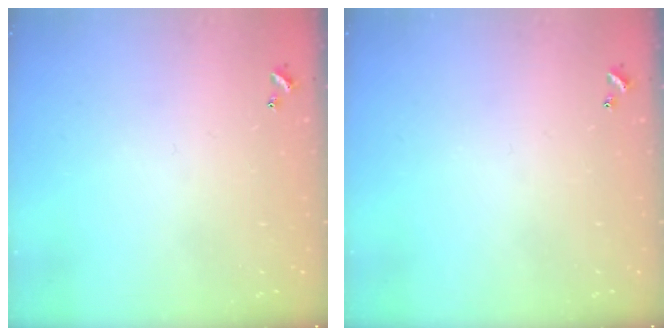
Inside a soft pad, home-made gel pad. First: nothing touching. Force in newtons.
{"total": 0.0}